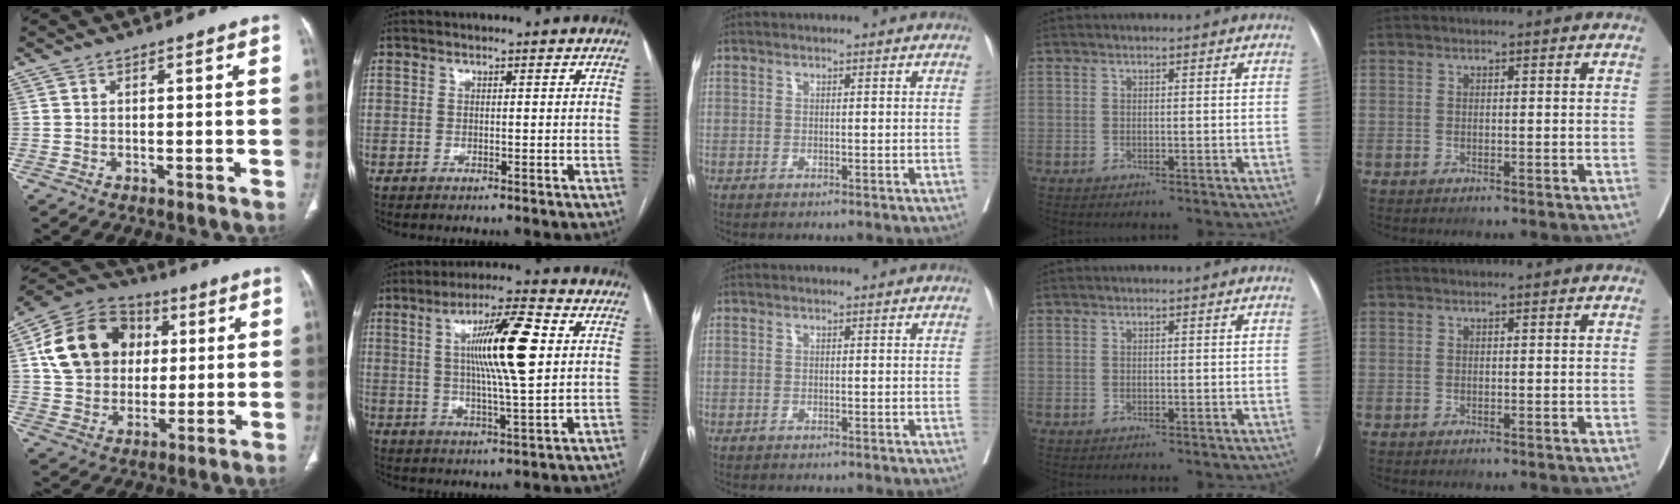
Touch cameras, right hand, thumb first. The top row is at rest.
{"thumb": {"total": 17.7, "force": [3.9, 14.4, 9.6], "torque": [-0.153, 0.013, 0.067]}, "index": {"total": 12.9, "force": [2.8, 1.1, 12.6], "torque": [-0.216, 0.007, 0.044]}, "middle": {"total": 1.7, "force": [-1.5, 0.3, 0.7], "torque": [-0.015, -0.005, -0.018]}}